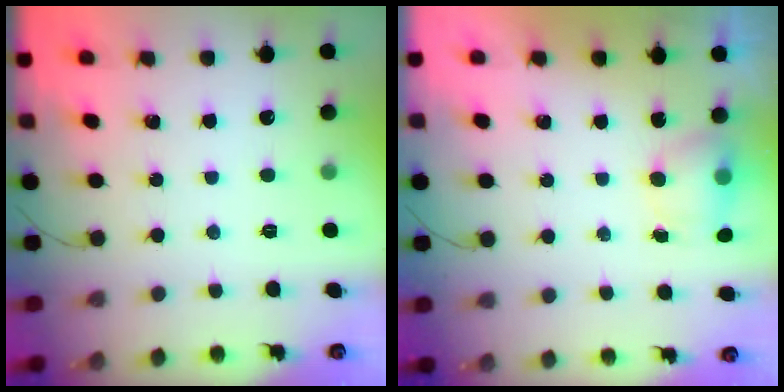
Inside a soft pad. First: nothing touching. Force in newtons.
{"total": 6.9, "press": 5.5, "slide": 4.3}